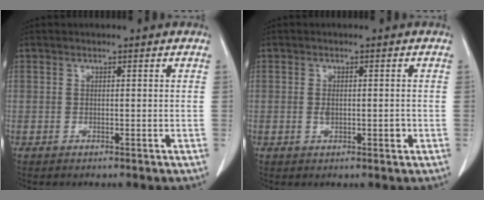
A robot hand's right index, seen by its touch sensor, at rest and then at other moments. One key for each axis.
{"total": 2.6, "fx": -0.3, "fy": 1.2, "fz": 2.2, "tx": -0.040, "ty": -0.002, "tz": 0.000}